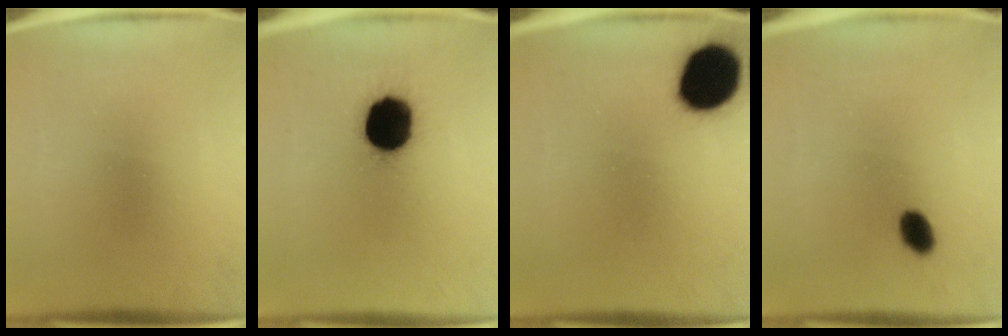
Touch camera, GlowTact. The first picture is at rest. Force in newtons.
{"total": 16.8}
{"total": 13.0}
{"total": 3.5}